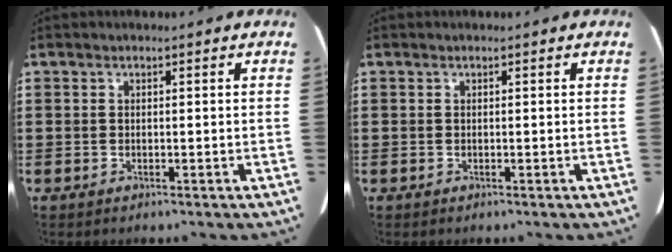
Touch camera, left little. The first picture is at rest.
{"total": 0.0}